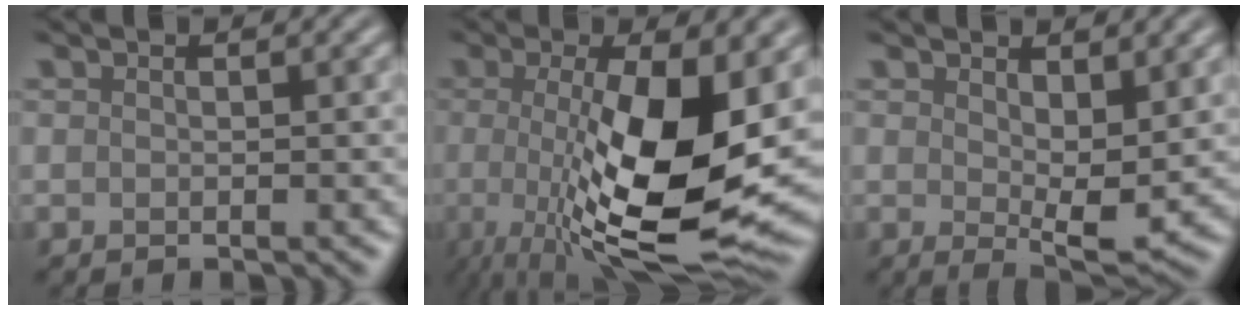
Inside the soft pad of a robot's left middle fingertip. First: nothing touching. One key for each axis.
{"total": 11.9, "fx": -0.7, "fy": 3.4, "fz": 11.4, "tx": -0.184, "ty": -0.024, "tz": -0.008}
{"total": 4.4, "fx": 1.3, "fy": 1.6, "fz": 3.8, "tx": -0.069, "ty": -0.014, "tz": 0.027}